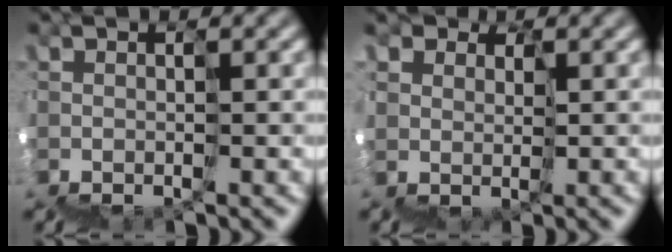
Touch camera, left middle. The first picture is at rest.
{"total": 4.3, "force": [3.0, 3.0, -0.1], "torque": [-0.002, 0.023, 0.052]}